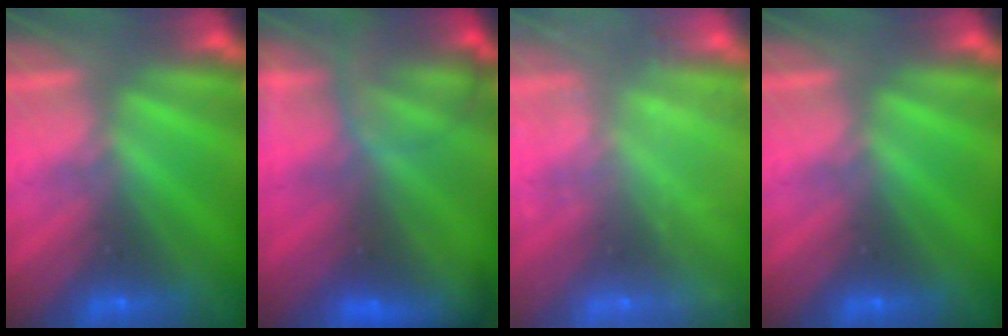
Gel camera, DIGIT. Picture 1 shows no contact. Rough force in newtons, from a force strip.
{"total": 6.7}
{"total": 2.3}
{"total": 0.0}